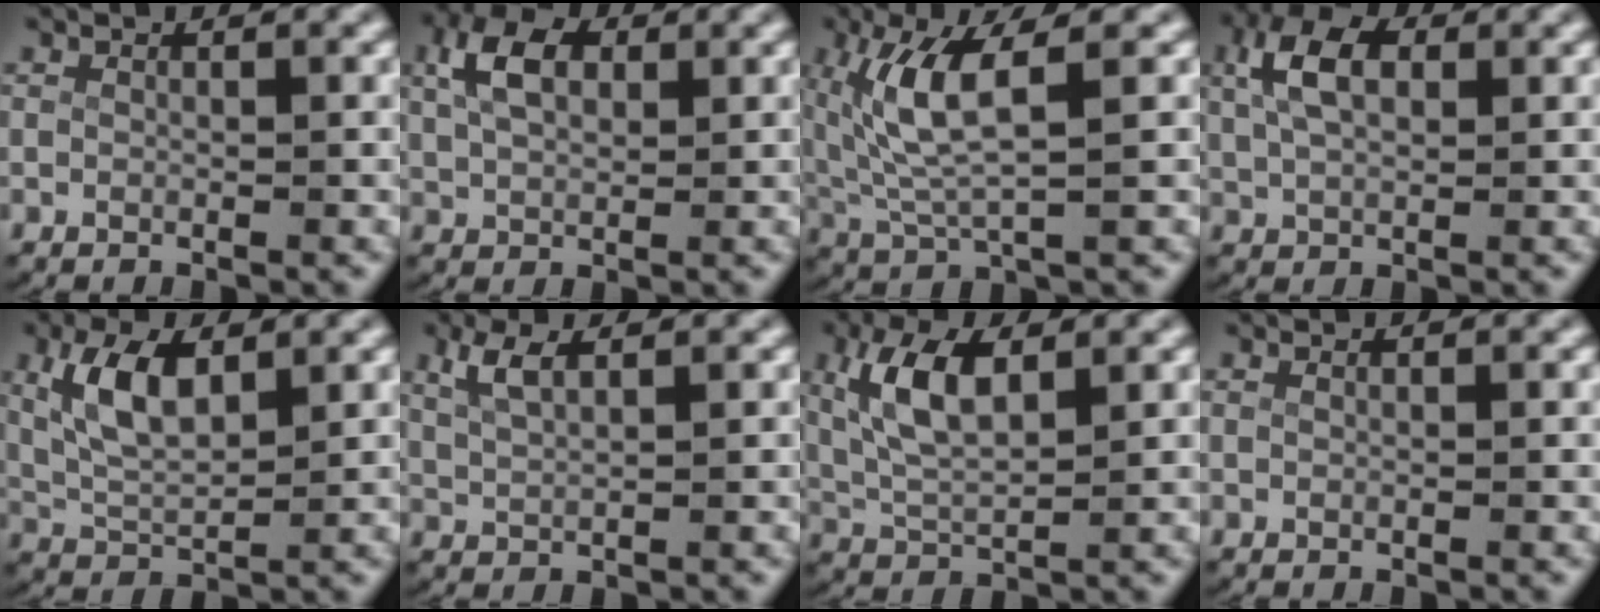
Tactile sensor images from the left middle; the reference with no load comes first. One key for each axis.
{"total": 4.3, "fx": 1.6, "fy": 2.5, "fz": 3.0, "tx": -0.069, "ty": -0.003, "tz": 0.034}
{"total": 5.7, "fx": 1.0, "fy": 2.2, "fz": 5.1, "tx": -0.125, "ty": -0.008, "tz": 0.031}
{"total": 4.6, "fx": 1.6, "fy": 2.6, "fz": 3.5, "tx": -0.080, "ty": -0.001, "tz": 0.033}
{"total": 5.4, "fx": 1.7, "fy": 2.8, "fz": 4.3, "tx": -0.103, "ty": -0.010, "tz": 0.039}
{"total": 2.2, "fx": 1.4, "fy": 0.6, "fz": 1.6, "tx": -0.045, "ty": -0.003, "tz": 0.036}
{"total": 6.0, "fx": 2.0, "fy": 3.1, "fz": 4.8, "tx": -0.114, "ty": -0.008, "tz": 0.043}
{"total": 0.0}